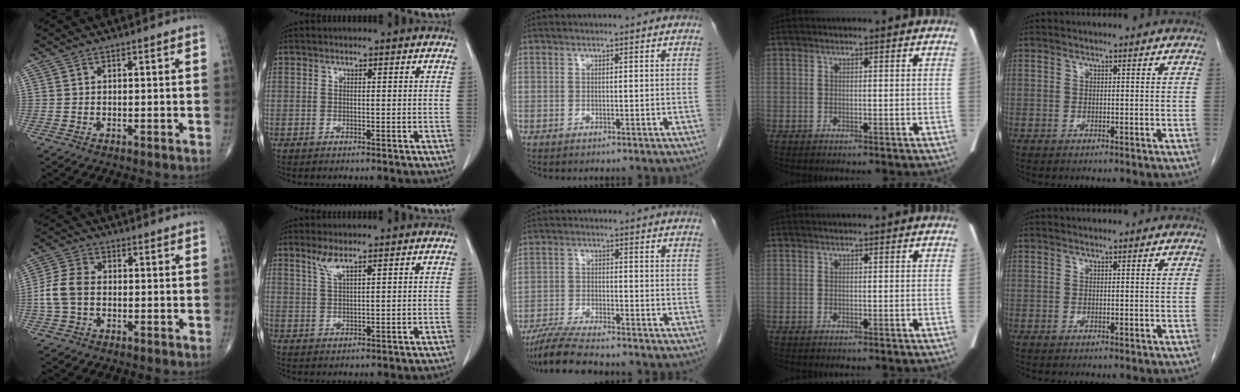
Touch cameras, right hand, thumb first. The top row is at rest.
{"thumb": {"total": 6.8, "force": [-0.8, 4.6, 4.9], "torque": [-0.110, 0.017, -0.022]}, "index": {"total": 3.1, "force": [2.1, 0.6, 2.2], "torque": [-0.050, 0.005, 0.046]}, "middle": {"total": 7.6, "force": [-6.7, -0.1, 3.4], "torque": [-0.063, -0.022, -0.120]}}